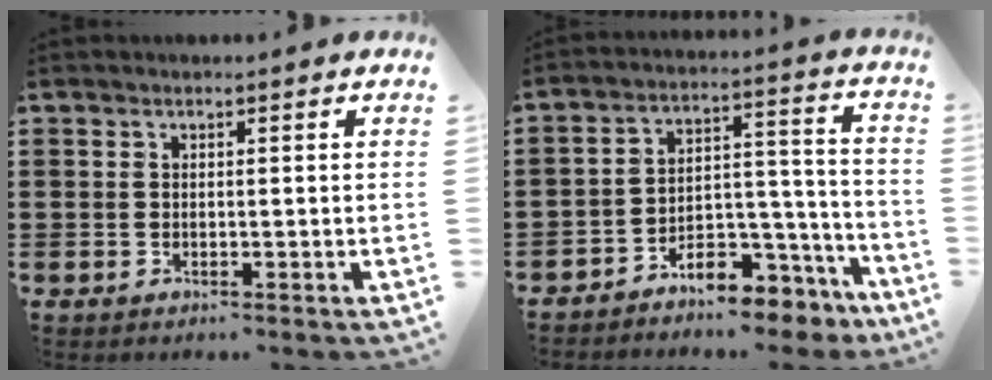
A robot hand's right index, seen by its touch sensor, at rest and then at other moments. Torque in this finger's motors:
{"motor_torque": [-0.91, 1.15, -0.96, -0.21]}